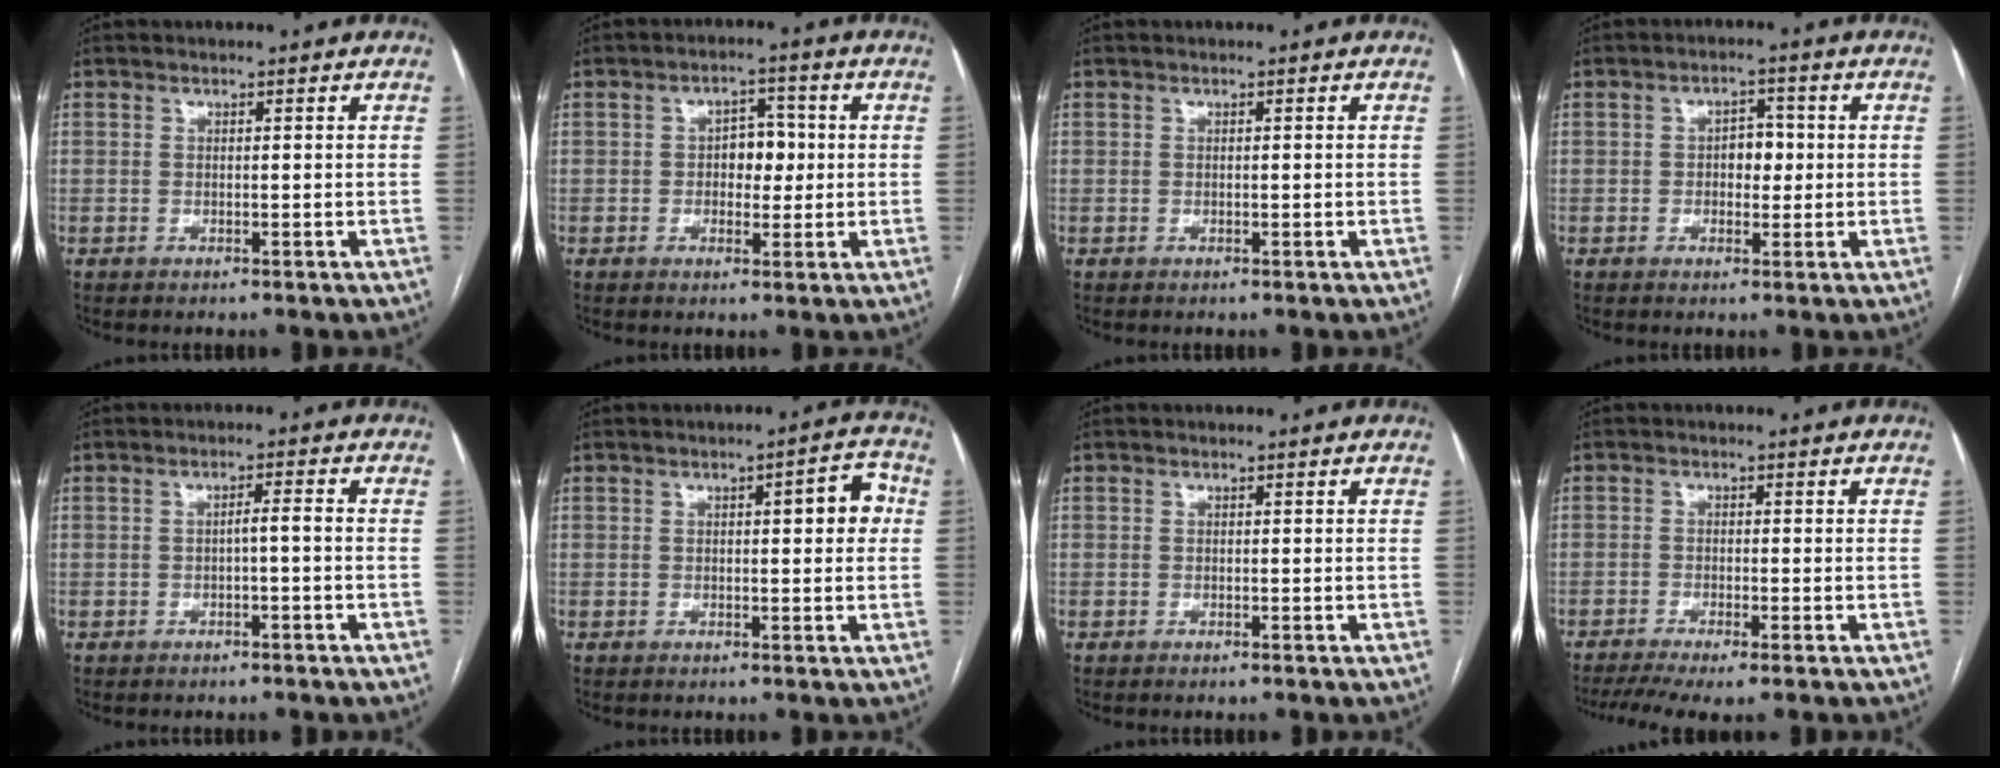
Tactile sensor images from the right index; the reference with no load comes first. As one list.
[{"total": 4.6, "force": [0.1, 2.9, 3.5], "torque": [-0.047, 0.014, 0.002]}, {"total": 0.0}, {"total": 3.6, "force": [0.0, 2.2, 2.8], "torque": [-0.036, 0.011, 0.001]}, {"total": 1.8, "force": [-0.6, 0.0, 1.7], "torque": [-0.025, 0.005, -0.010]}, {"total": 4.8, "force": [0.8, 1.3, 4.6], "torque": [-0.054, 0.017, 0.007]}, {"total": 0.0}, {"total": 6.7, "force": [-4.9, 0.6, 4.5], "torque": [-0.070, -0.009, -0.080]}]